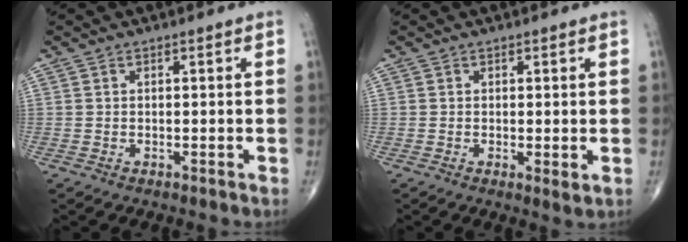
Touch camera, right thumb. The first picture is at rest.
{"total": 1.6, "force": [-0.1, 0.5, 1.6], "torque": [-0.026, -0.009, -0.004]}